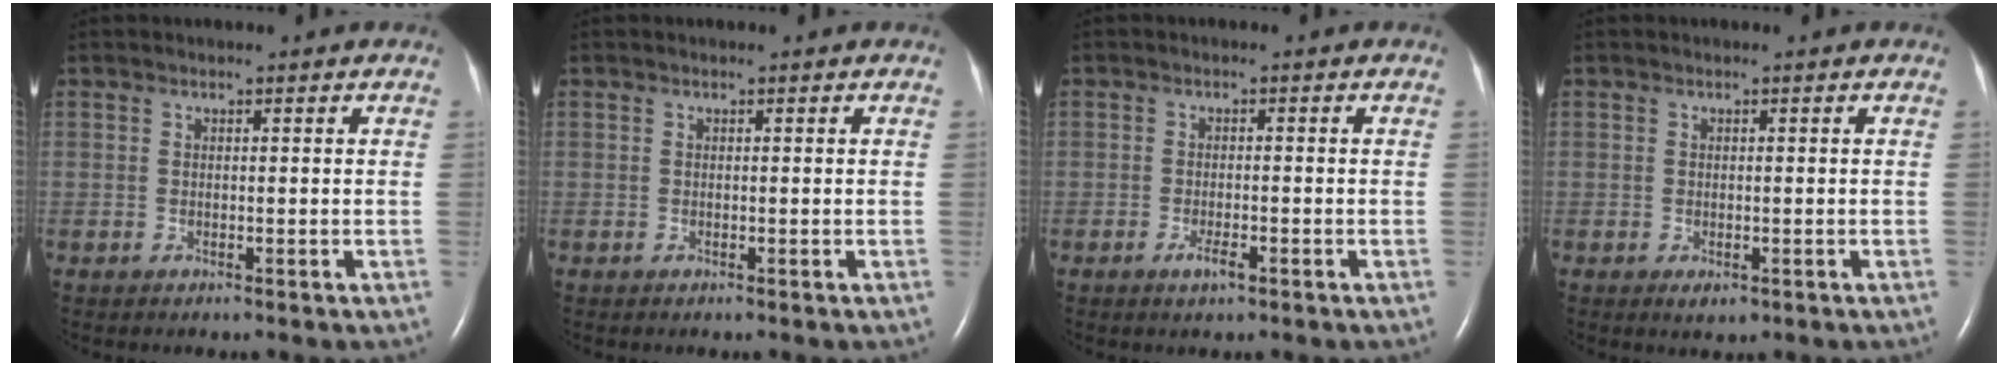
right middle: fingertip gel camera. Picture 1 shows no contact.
{"total": 0.0}
{"total": 2.2, "force": [-1.2, 0.6, 1.7], "torque": [-0.034, -0.001, -0.021]}
{"total": 1.4, "force": [-0.6, 0.8, 1.0], "torque": [-0.015, -0.002, -0.002]}